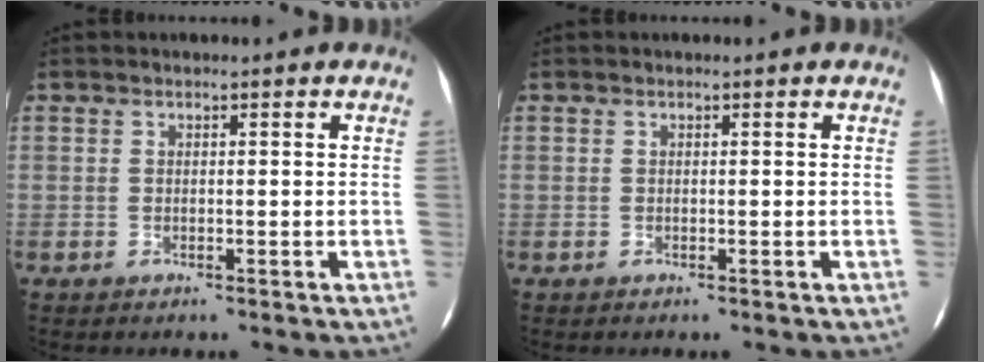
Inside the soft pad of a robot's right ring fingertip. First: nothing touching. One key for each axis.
{"total": 0.0}